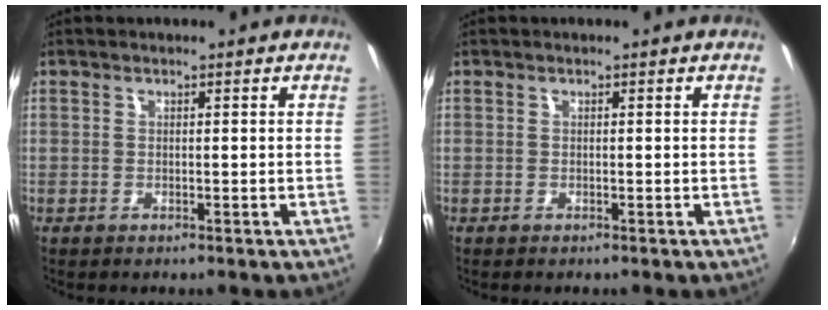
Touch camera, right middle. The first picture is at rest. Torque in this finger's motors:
{"motor_torque": [-0.31, 0.04, -0.02, -0.01]}